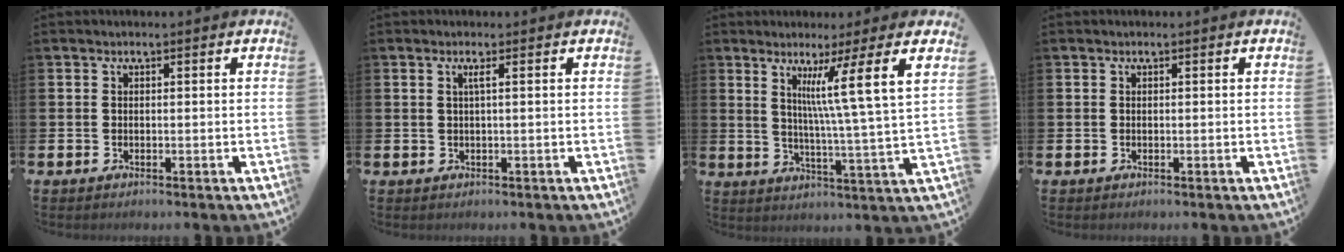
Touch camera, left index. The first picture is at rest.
{"total": 1.2, "force": [0.3, -0.2, 1.1], "torque": [-0.027, 0.001, 0.005]}
{"total": 8.4, "force": [4.5, -1.0, 7.0], "torque": [-0.122, -0.036, 0.062]}
{"total": 0.0}